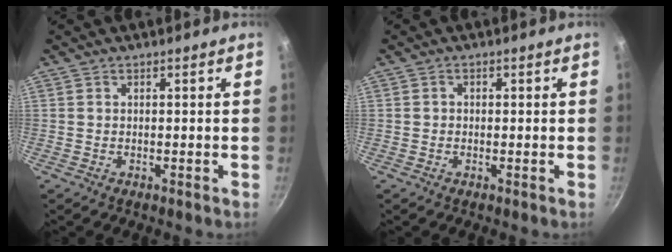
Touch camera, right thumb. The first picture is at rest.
{"total": 0.7, "force": [0.0, 0.7, 0.3], "torque": [0.000, 0.002, -0.004]}